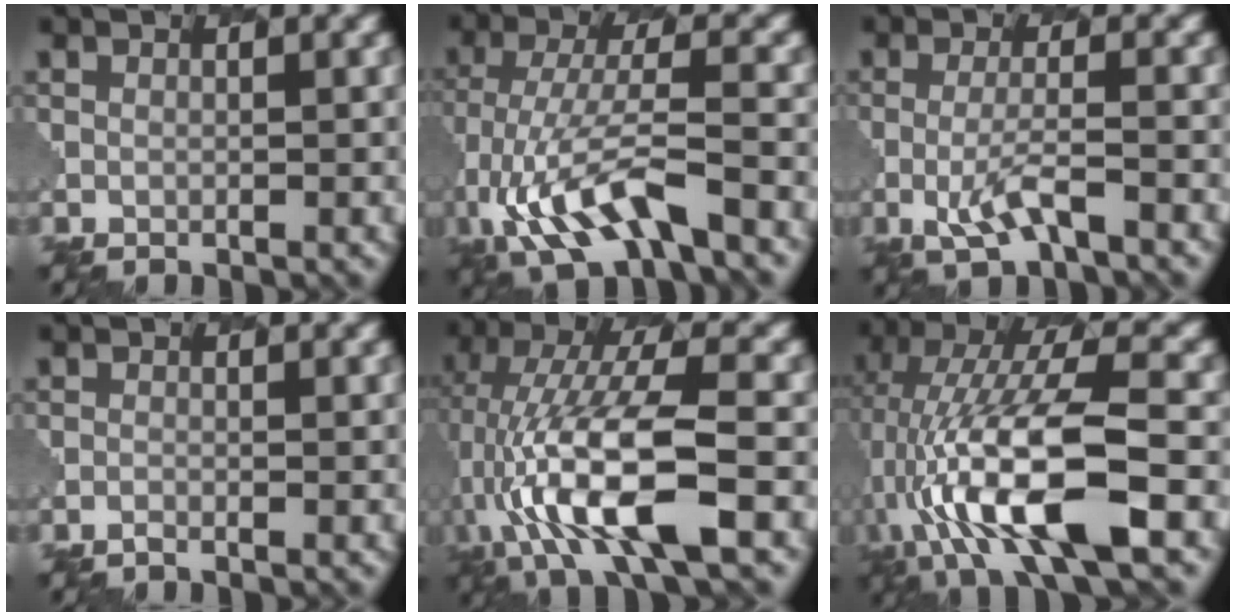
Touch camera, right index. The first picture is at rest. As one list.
[{"total": 8.8, "force": [-4.2, 2.9, 7.2], "torque": [-0.146, -0.002, -0.079]}, {"total": 3.4, "force": [-1.3, 0.9, 3.0], "torque": [-0.066, -0.006, -0.028]}, {"total": 0.6, "force": [-0.6, 0.1, 0.0], "torque": [0.002, -0.003, -0.016]}, {"total": 11.3, "force": [-3.3, 3.5, 10.2], "torque": [-0.199, 0.012, -0.058]}, {"total": 12.4, "force": [-3.8, 3.7, 11.2], "torque": [-0.212, 0.015, -0.063]}]